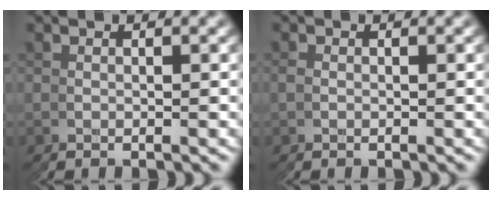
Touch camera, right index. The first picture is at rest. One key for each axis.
{"total": 0.9, "fx": -0.2, "fy": -0.3, "fz": -0.9, "tx": 0.010, "ty": 0.000, "tz": -0.004}